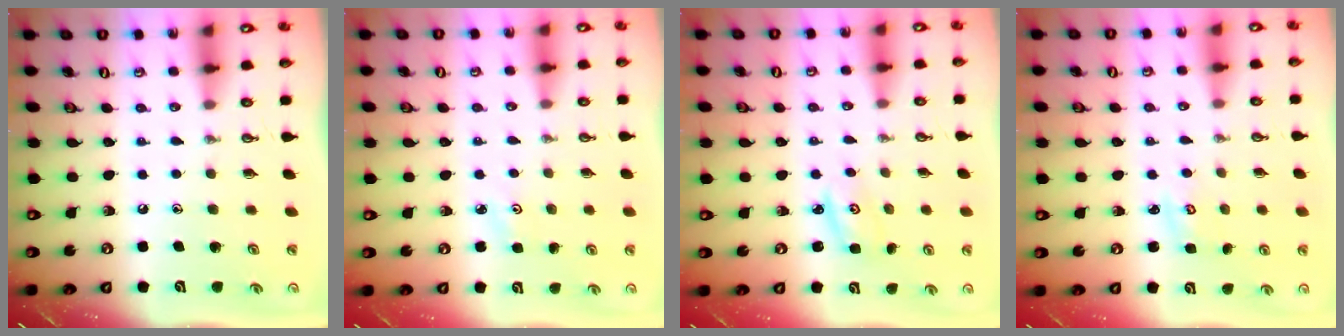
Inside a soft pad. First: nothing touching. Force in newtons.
{"total": 2.2, "press": 2.1, "slide": 0.3}
{"total": 2.1, "press": 2.1, "slide": 0.2}
{"total": 2.7, "press": 2.7, "slide": 0.3}